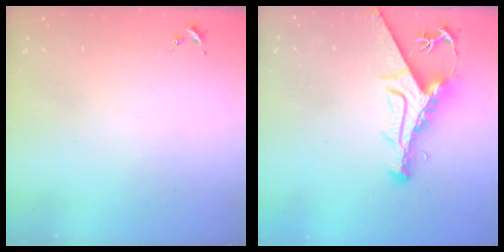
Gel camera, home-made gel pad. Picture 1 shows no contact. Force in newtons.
{"total": 11.3, "press": 11.2, "slide": 1.5}